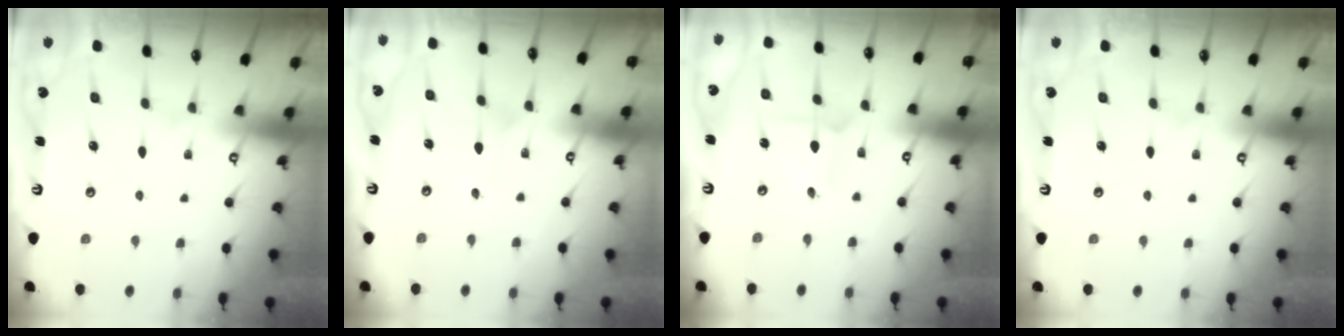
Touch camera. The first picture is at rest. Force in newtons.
{"total": 2.9, "press": 2.9, "slide": 0.4}
{"total": 2.0, "press": 2.0, "slide": 0.3}
{"total": 0.0}